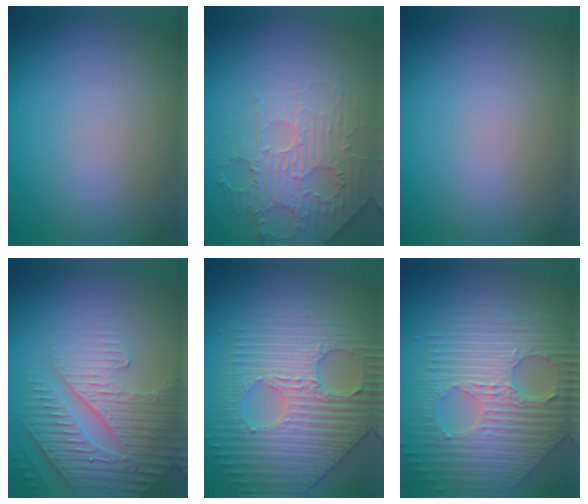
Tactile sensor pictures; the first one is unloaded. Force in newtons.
{"total": 2.9, "press": 2.4, "slide": 1.6}
{"total": 0.0}
{"total": 4.3, "press": 4.1, "slide": 1.5}
{"total": 6.4, "press": 5.5, "slide": 3.3}
{"total": 9.8, "press": 6.7, "slide": 7.1}